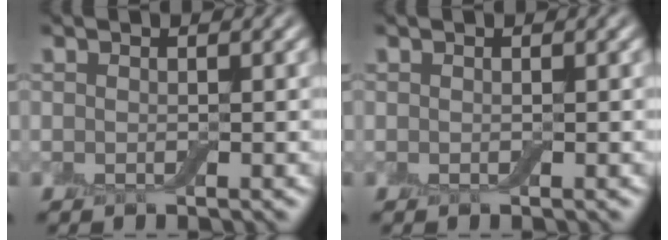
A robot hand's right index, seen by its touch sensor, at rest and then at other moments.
{"total": 0.0}